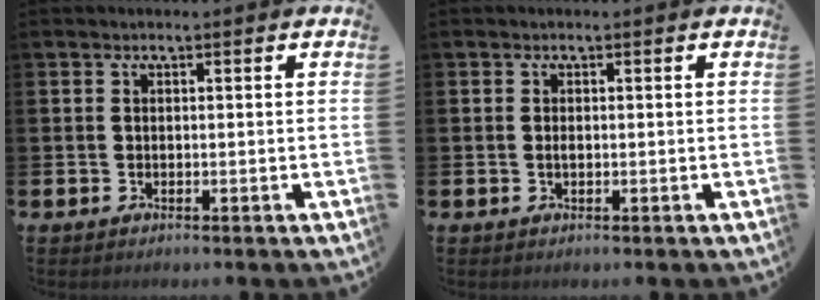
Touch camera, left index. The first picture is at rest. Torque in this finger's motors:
{"motor_torque": [0.31, 0.23, 0.00, 0.00]}